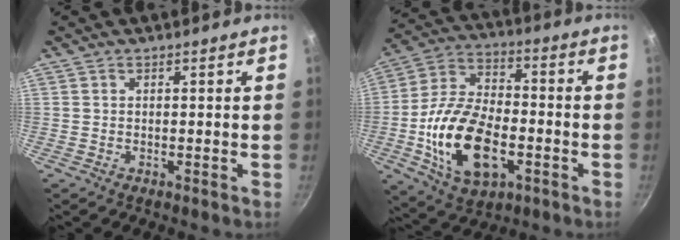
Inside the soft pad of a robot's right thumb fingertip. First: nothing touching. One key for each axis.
{"total": 19.5, "fx": -5.0, "fy": 11.2, "fz": 15.2, "tx": -0.272, "ty": 0.026, "tz": -0.090}